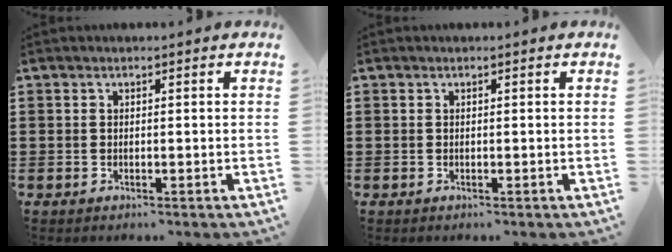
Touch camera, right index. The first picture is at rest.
{"total": 0.0}